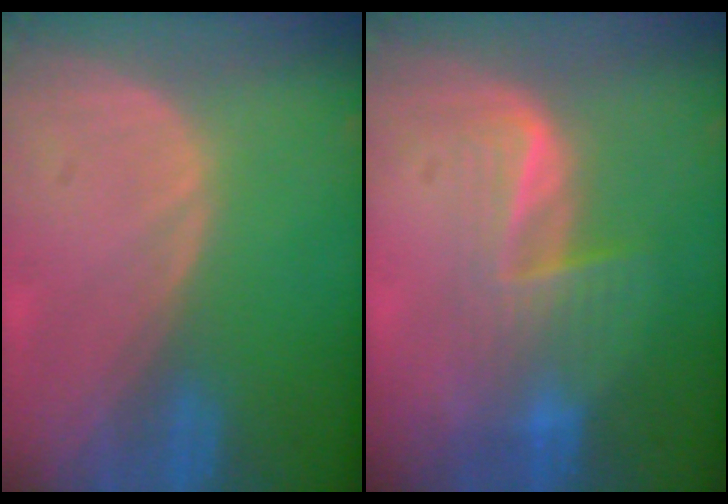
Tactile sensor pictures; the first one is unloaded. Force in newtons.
{"total": 5.9, "press": 5.6, "slide": 1.9}